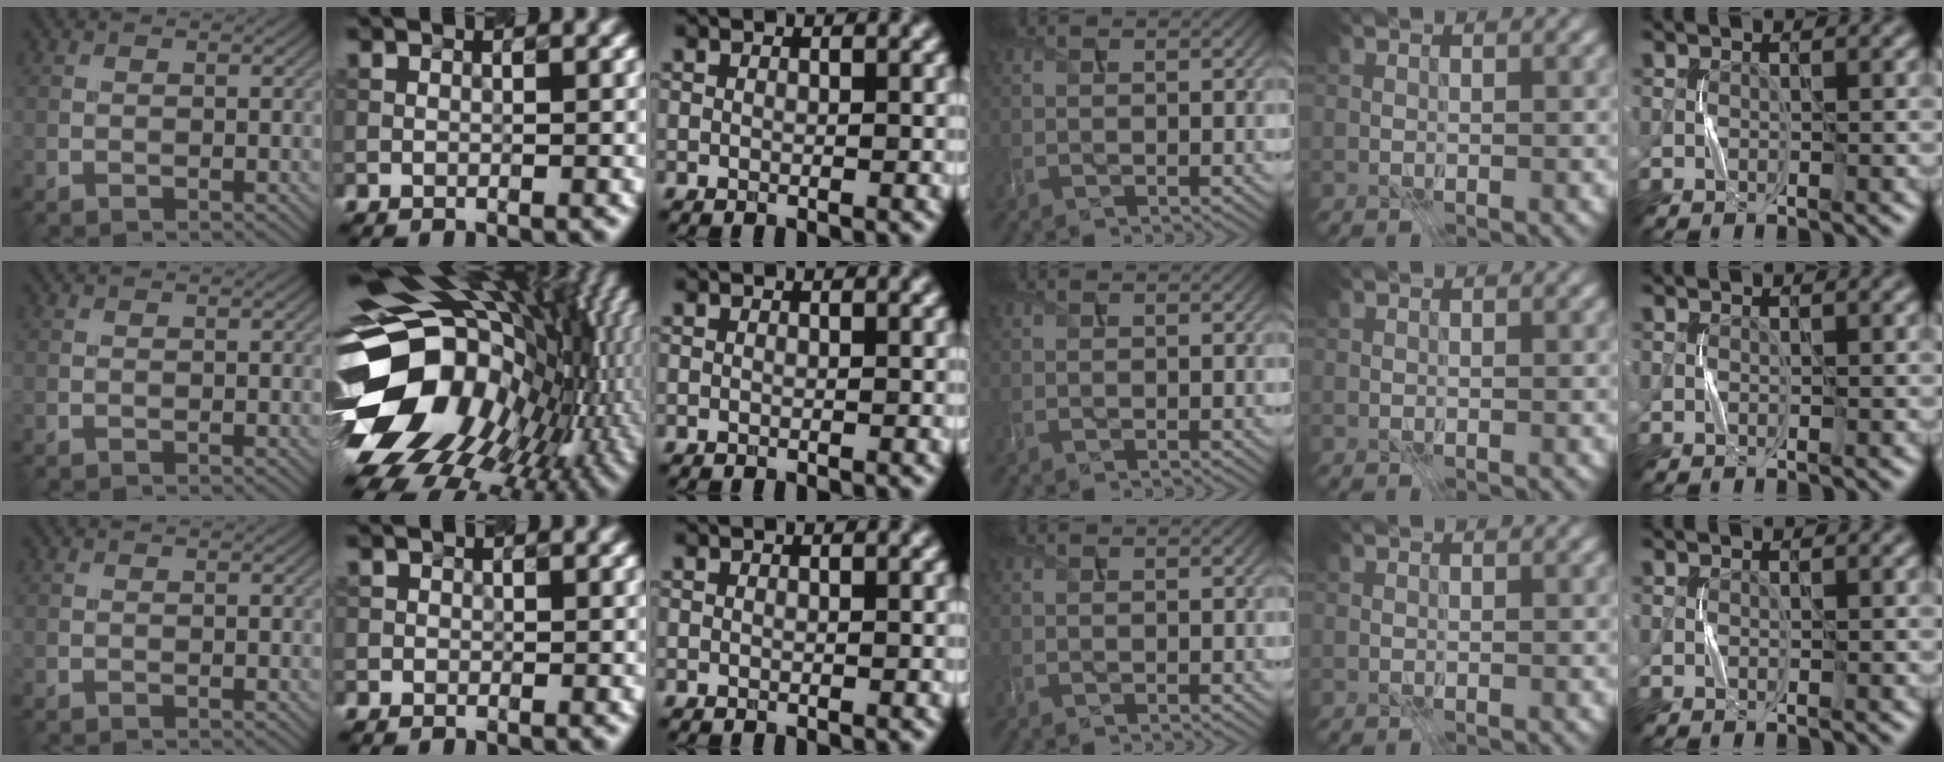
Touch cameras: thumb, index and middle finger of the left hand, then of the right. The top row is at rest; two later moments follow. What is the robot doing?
{"motion": "press", "object": "joystick"}